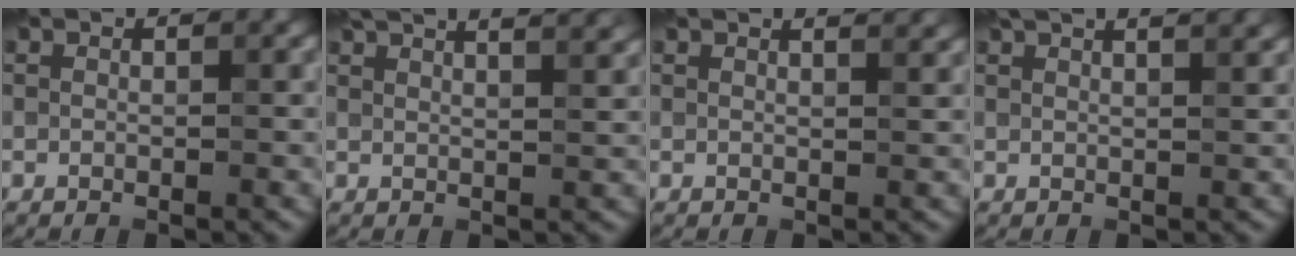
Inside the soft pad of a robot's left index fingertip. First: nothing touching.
{"total": 9.2, "force": [6.6, 3.3, 5.5], "torque": [-0.039, 0.053, 0.049]}
{"total": 4.3, "force": [3.3, 1.6, 2.2], "torque": [-0.001, 0.027, 0.010]}
{"total": 6.6, "force": [4.7, 2.4, 4.0], "torque": [-0.025, 0.045, 0.028]}